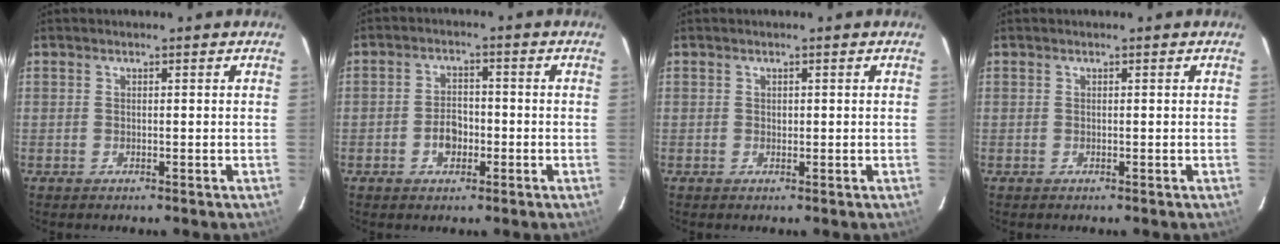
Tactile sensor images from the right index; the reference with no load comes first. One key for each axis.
{"total": 4.3, "fx": -1.7, "fy": 3.0, "fz": 2.5, "tx": -0.049, "ty": 0.006, "tz": -0.025}
{"total": 0.5, "fx": 0.1, "fy": 0.5, "fz": 0.1, "tx": -0.001, "ty": 0.002, "tz": 0.003}
{"total": 0.0}